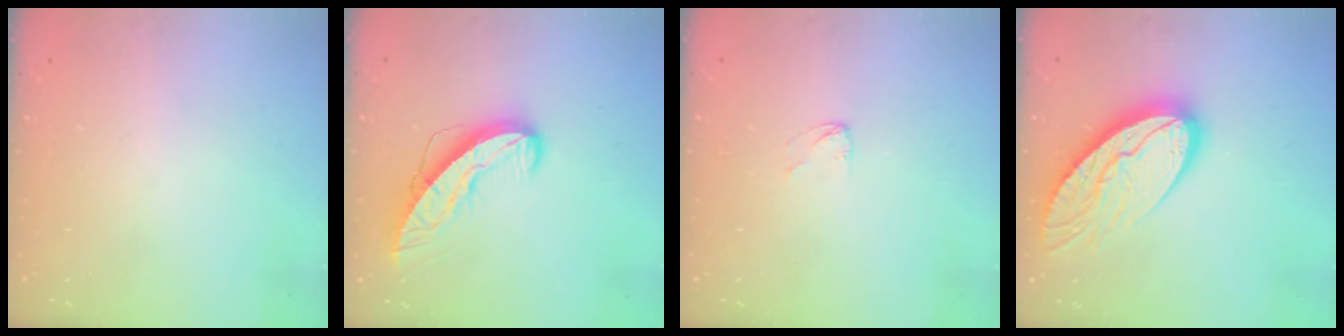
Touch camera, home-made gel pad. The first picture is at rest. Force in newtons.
{"total": 9.1, "press": 9.1, "slide": 0.5}
{"total": 2.2, "press": 2.2, "slide": 0.1}
{"total": 14.9, "press": 14.8, "slide": 1.8}